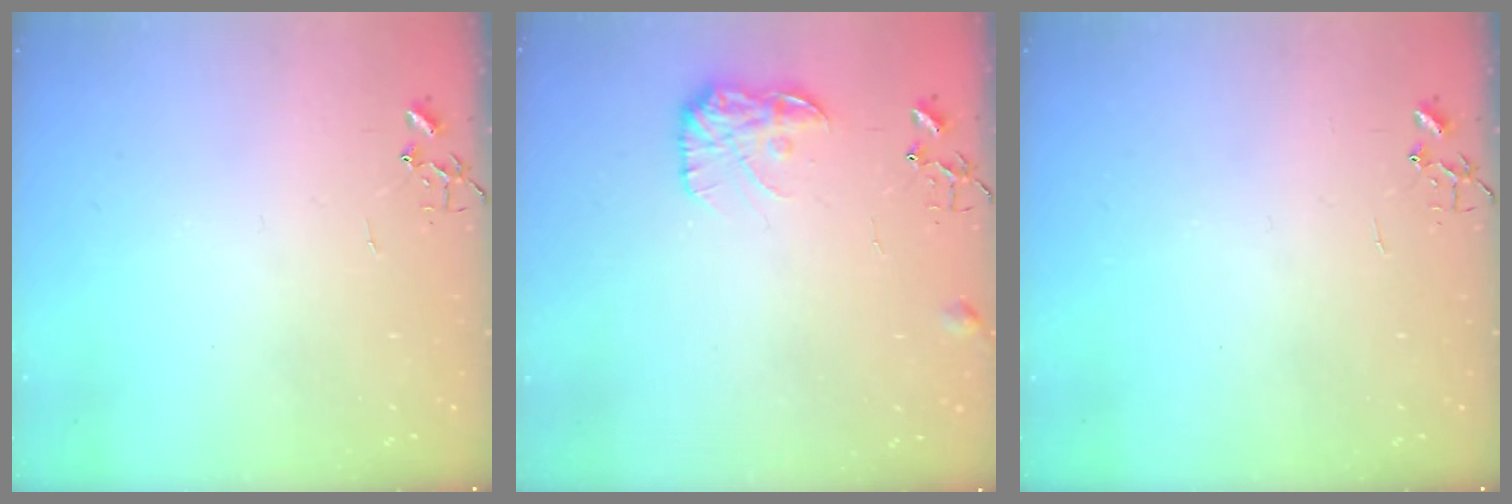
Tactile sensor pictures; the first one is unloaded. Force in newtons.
{"total": 10.7, "press": 10.7, "slide": 0.4}
{"total": 0.0}